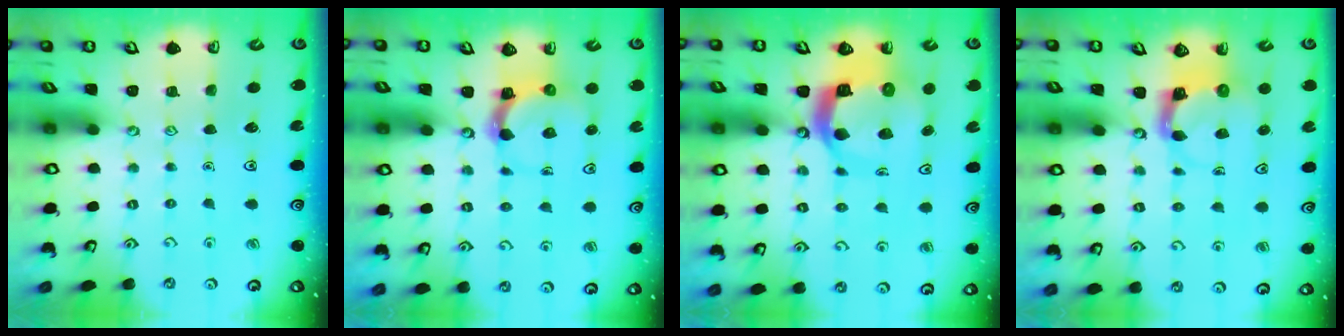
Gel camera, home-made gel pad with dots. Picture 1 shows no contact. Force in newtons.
{"total": 4.7, "press": 4.6, "slide": 0.8}
{"total": 11.9, "press": 11.8, "slide": 1.4}
{"total": 3.8, "press": 3.7, "slide": 0.7}